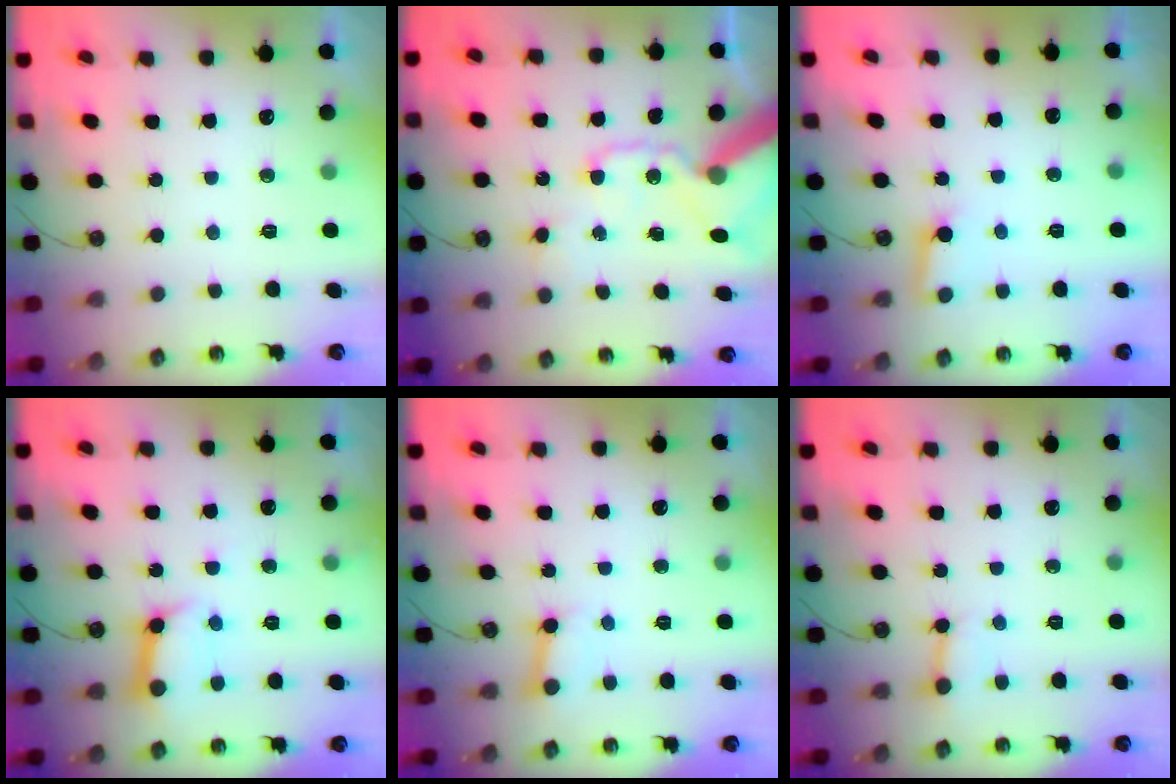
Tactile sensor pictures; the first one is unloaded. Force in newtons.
{"total": 17.7, "press": 17.5, "slide": 2.6}
{"total": 3.5, "press": 3.5, "slide": 0.4}
{"total": 10.8, "press": 10.8, "slide": 1.3}
{"total": 3.5, "press": 3.4, "slide": 0.3}
{"total": 3.3, "press": 3.2, "slide": 0.4}